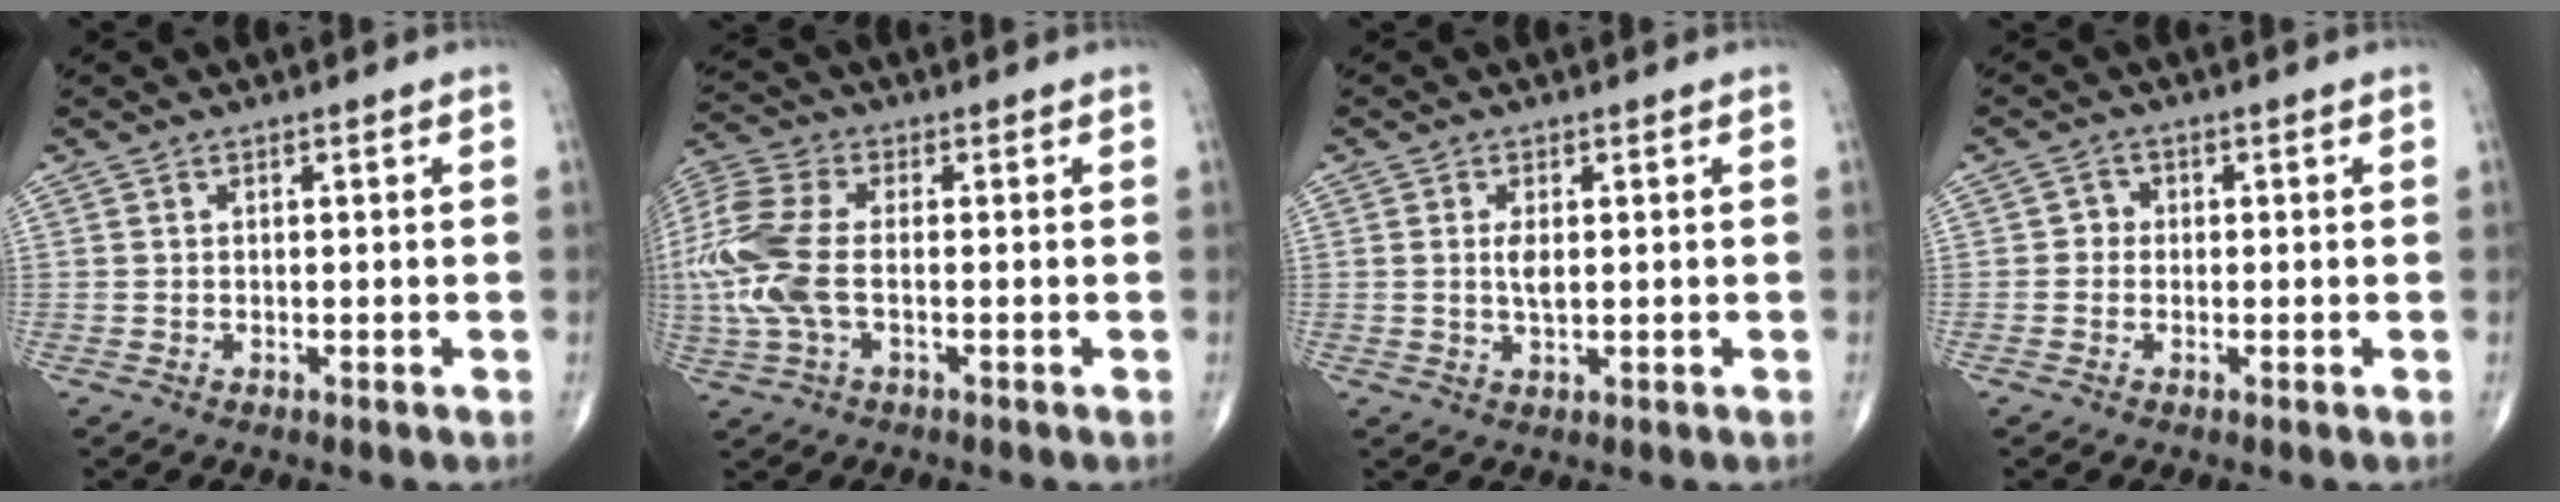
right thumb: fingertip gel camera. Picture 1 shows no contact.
{"total": 13.4, "force": [-1.0, 6.9, 11.5], "torque": [-0.297, 0.017, -0.018]}
{"total": 3.6, "force": [0.3, 1.5, 3.2], "torque": [-0.065, -0.006, 0.006]}
{"total": 1.7, "force": [-0.3, 1.6, 0.6], "torque": [0.004, 0.007, -0.011]}